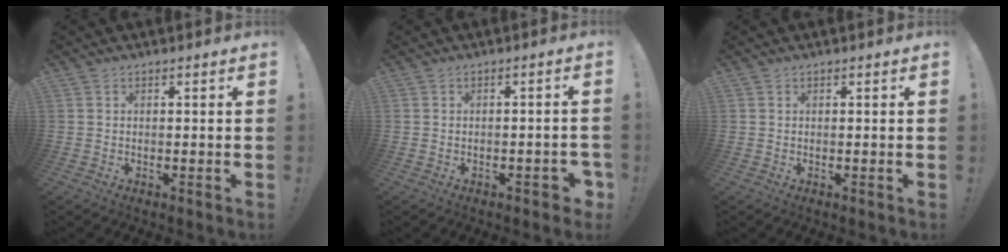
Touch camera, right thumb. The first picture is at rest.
{"total": 3.0, "force": [-1.7, 1.3, 2.1], "torque": [-0.029, 0.012, -0.026]}
{"total": 0.0}